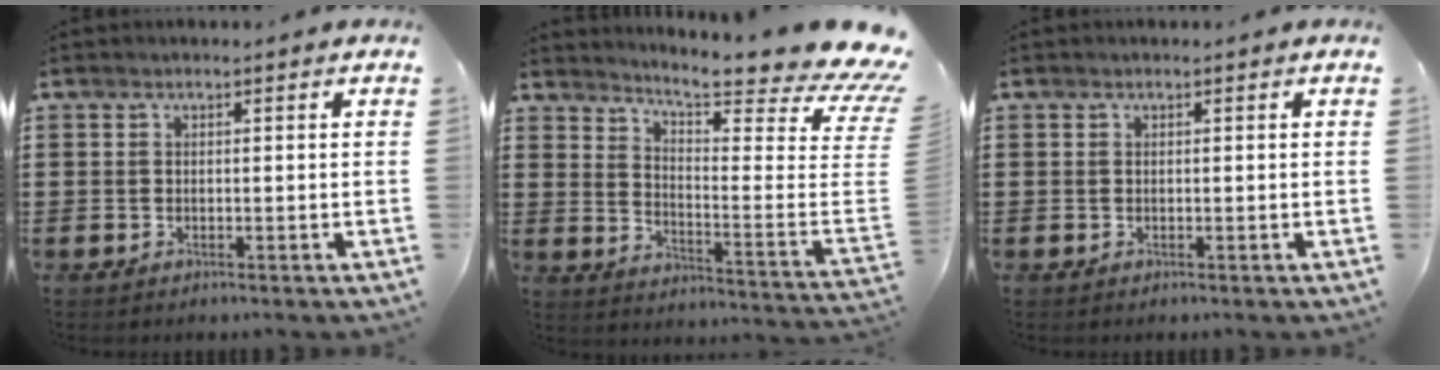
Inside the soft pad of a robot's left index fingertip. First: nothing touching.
{"total": 8.6, "force": [7.6, -0.8, 3.9], "torque": [-0.095, -0.075, 0.122]}
{"total": 0.0}